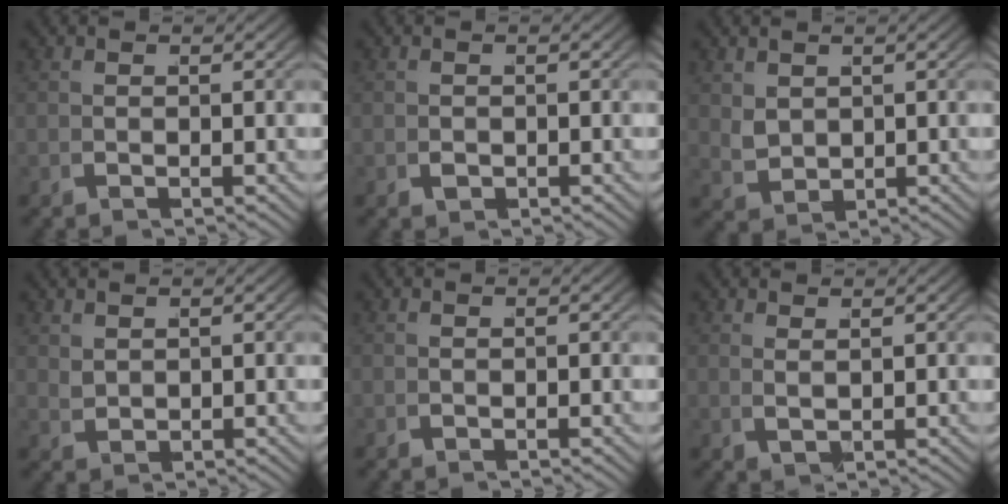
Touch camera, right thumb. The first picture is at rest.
{"total": 0.6, "force": [-0.2, 0.4, 0.4], "torque": [-0.009, -0.006, 0.000]}
{"total": 2.1, "force": [0.8, 1.4, 1.3], "torque": [-0.032, -0.015, 0.033]}
{"total": 1.2, "force": [1.2, 0.1, 0.3], "torque": [-0.005, 0.002, 0.031]}
{"total": 0.0}
{"total": 1.3, "force": [1.1, -0.5, 0.3], "torque": [0.000, 0.007, 0.024]}